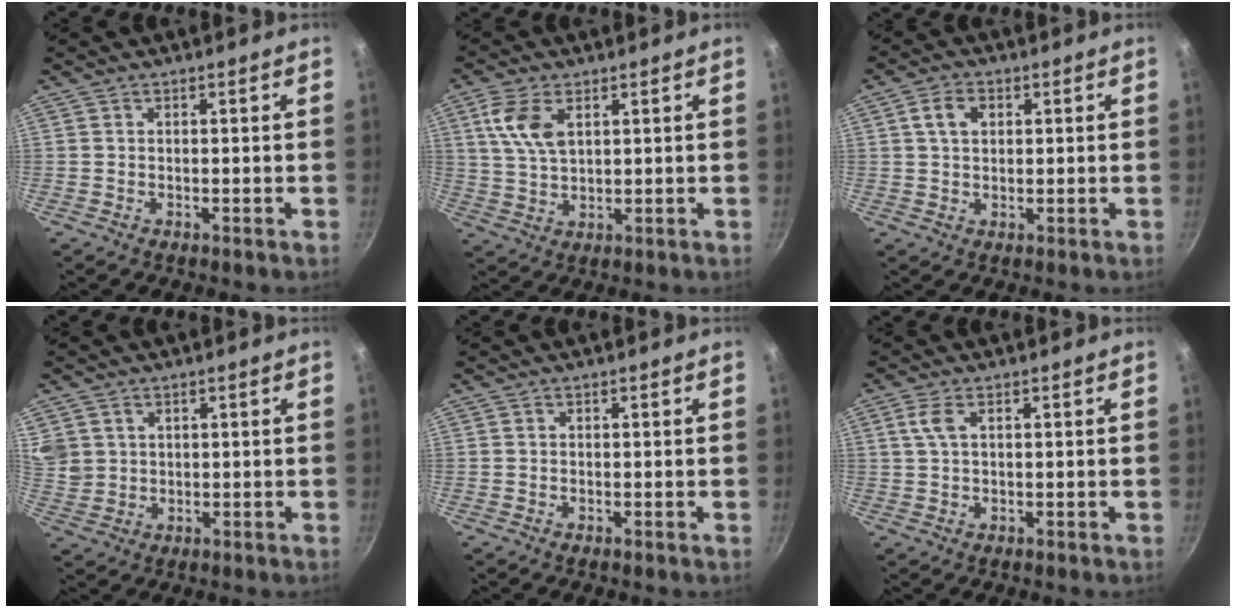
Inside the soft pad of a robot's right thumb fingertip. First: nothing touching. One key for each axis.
{"total": 7.8, "fx": 2.8, "fy": 4.3, "fz": 5.9, "tx": -0.115, "ty": -0.009, "tz": 0.058}
{"total": 4.5, "fx": 1.3, "fy": 3.3, "fz": 2.9, "tx": -0.037, "ty": 0.004, "tz": 0.021}
{"total": 6.9, "fx": 2.7, "fy": 5.8, "fz": 2.7, "tx": -0.038, "ty": -0.006, "tz": 0.065}
{"total": 0.0}
{"total": 3.0, "fx": 1.0, "fy": 1.3, "fz": 2.5, "tx": -0.054, "ty": 0.005, "tz": 0.021}